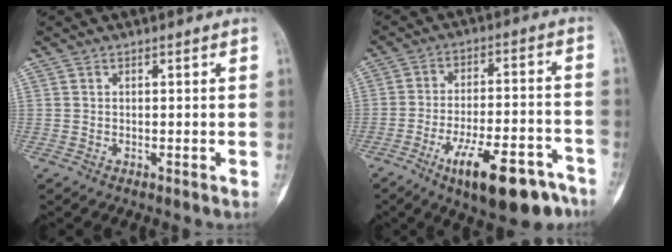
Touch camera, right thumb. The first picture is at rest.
{"total": 17.5, "force": [-10.1, 6.1, 12.9], "torque": [-0.178, 0.059, -0.147]}